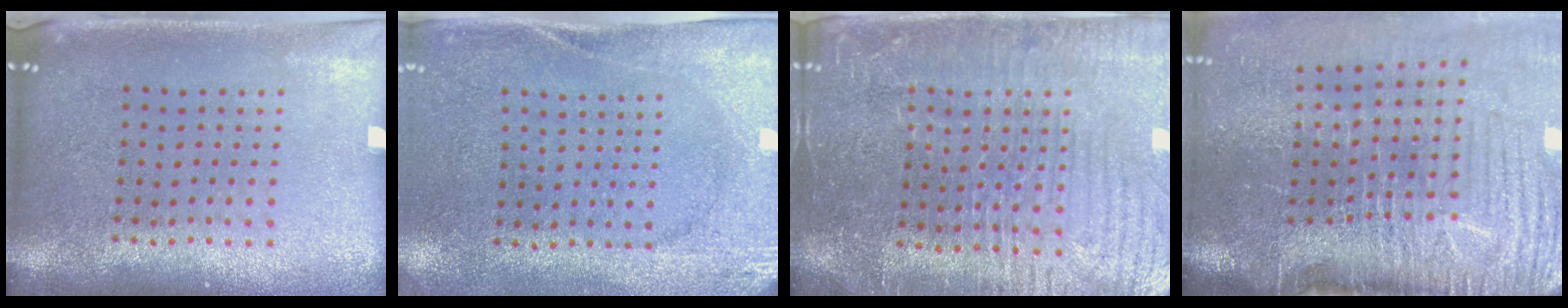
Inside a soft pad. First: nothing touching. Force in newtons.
{"total": 2.7, "press": 2.1, "slide": 1.7}
{"total": 4.2, "press": 3.9, "slide": 1.4}
{"total": 5.1, "press": 4.2, "slide": 2.9}